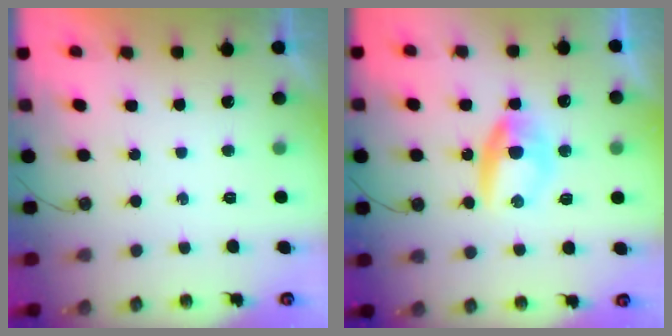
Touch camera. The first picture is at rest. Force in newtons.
{"total": 7.4, "press": 7.3, "slide": 1.1}